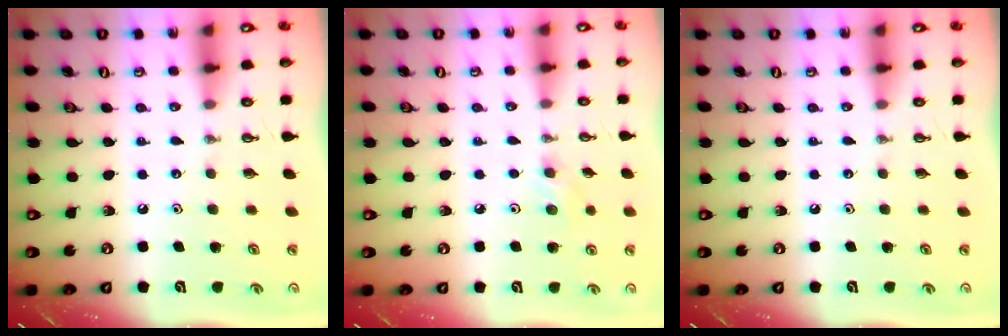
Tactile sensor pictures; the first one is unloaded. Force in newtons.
{"total": 7.6, "press": 6.5, "slide": 4.1}
{"total": 0.0}